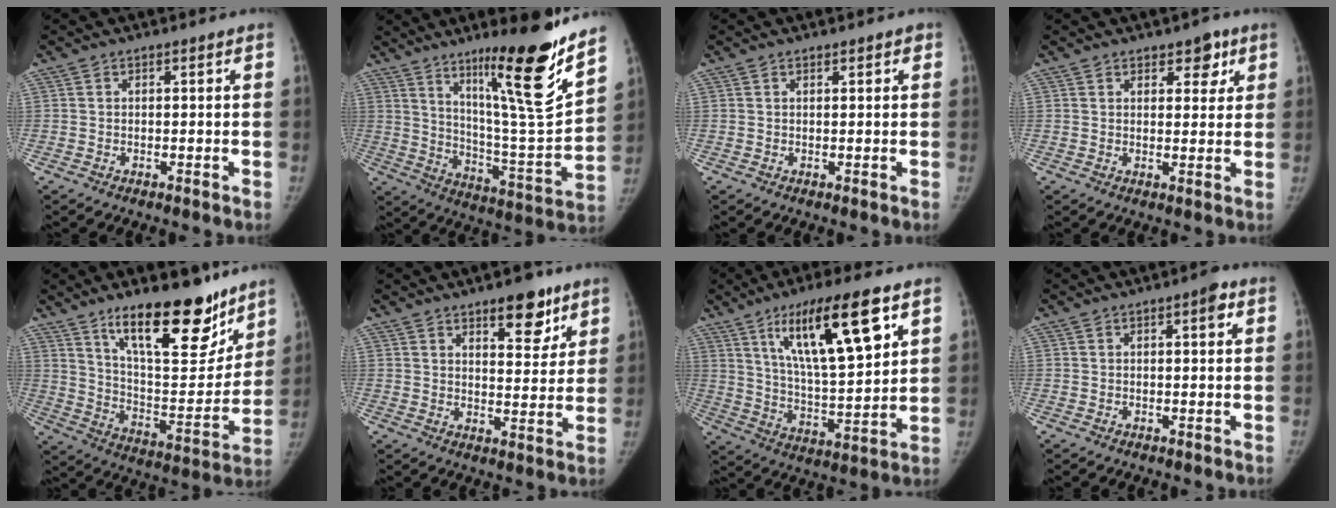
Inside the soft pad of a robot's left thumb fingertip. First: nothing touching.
{"total": 21.4, "force": [13.7, 1.8, 16.3], "torque": [-0.220, -0.088, 0.228]}
{"total": 0.7, "force": [0.4, 0.5, 0.2], "torque": [0.008, 0.000, 0.000]}
{"total": 4.0, "force": [2.3, 2.6, 2.0], "torque": [0.007, -0.010, 0.027]}
{"total": 21.7, "force": [14.7, 7.8, 13.9], "torque": [-0.159, -0.093, 0.236]}
{"total": 8.8, "force": [5.6, 3.8, 5.5], "torque": [-0.044, -0.033, 0.080]}
{"total": 18.7, "force": [9.1, 4.6, 15.7], "torque": [-0.245, -0.040, 0.162]}
{"total": 1.9, "force": [0.6, 0.6, 1.7], "torque": [-0.017, 0.002, 0.004]}